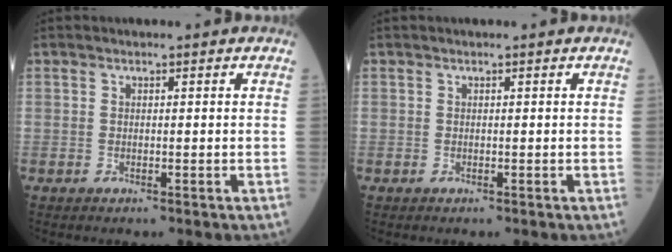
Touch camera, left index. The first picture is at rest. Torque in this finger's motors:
{"motor_torque": [-1.04, 1.10, -0.78, -0.21]}